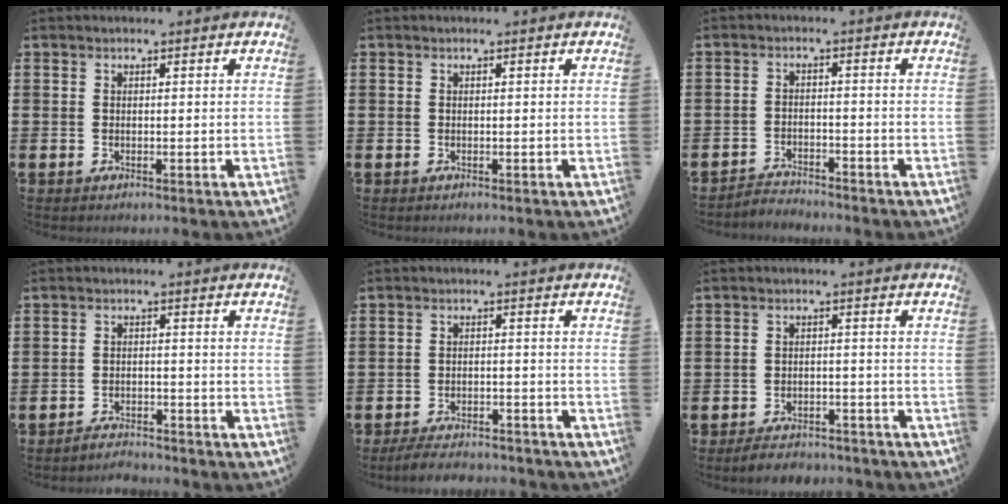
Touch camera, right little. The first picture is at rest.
{"total": 0.0}
{"total": 2.4, "force": [-2.4, 0.2, -0.2], "torque": [-0.003, 0.002, -0.052]}
{"total": 2.4, "force": [-2.4, 0.1, -0.2], "torque": [-0.006, 0.005, -0.053]}
{"total": 3.2, "force": [-3.1, 0.3, 0.7], "torque": [-0.013, 0.006, -0.063]}
{"total": 2.8, "force": [-2.8, 0.3, 0.3], "torque": [-0.010, 0.008, -0.059]}